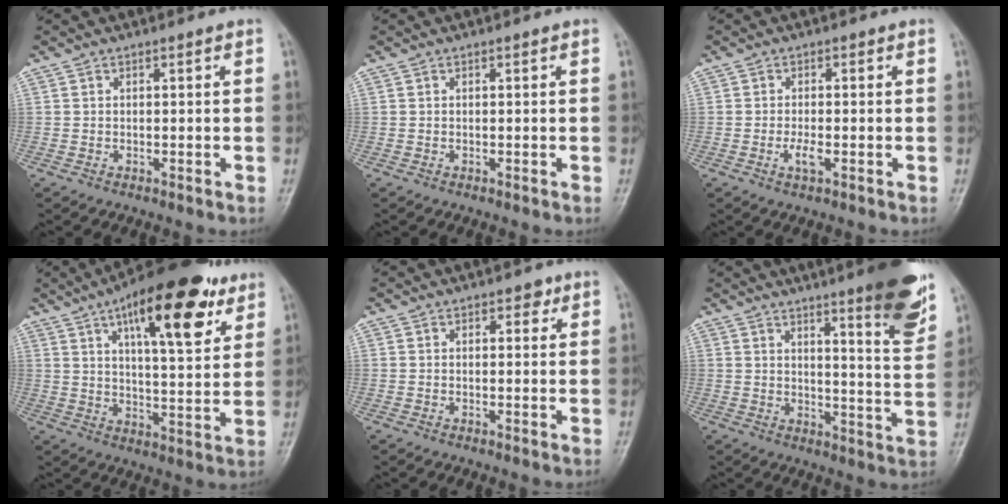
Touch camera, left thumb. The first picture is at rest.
{"total": 0.0}
{"total": 2.8, "force": [-0.9, 1.2, 2.4], "torque": [-0.046, -0.002, -0.020]}
{"total": 20.0, "force": [10.2, 7.1, 15.7], "torque": [-0.204, -0.026, 0.152]}
{"total": 2.1, "force": [1.1, 1.3, 1.1], "torque": [0.002, -0.002, 0.012]}
{"total": 13.5, "force": [8.4, 2.0, 10.4], "torque": [-0.115, -0.054, 0.115]}